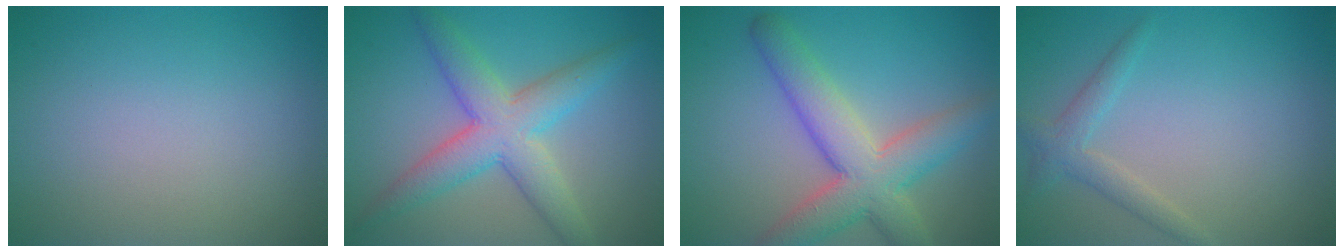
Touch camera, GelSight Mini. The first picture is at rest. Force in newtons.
{"total": 6.1, "press": 6.0, "slide": 0.2}
{"total": 7.1, "press": 7.1, "slide": 0.4}
{"total": 2.0, "press": 2.0, "slide": 0.1}